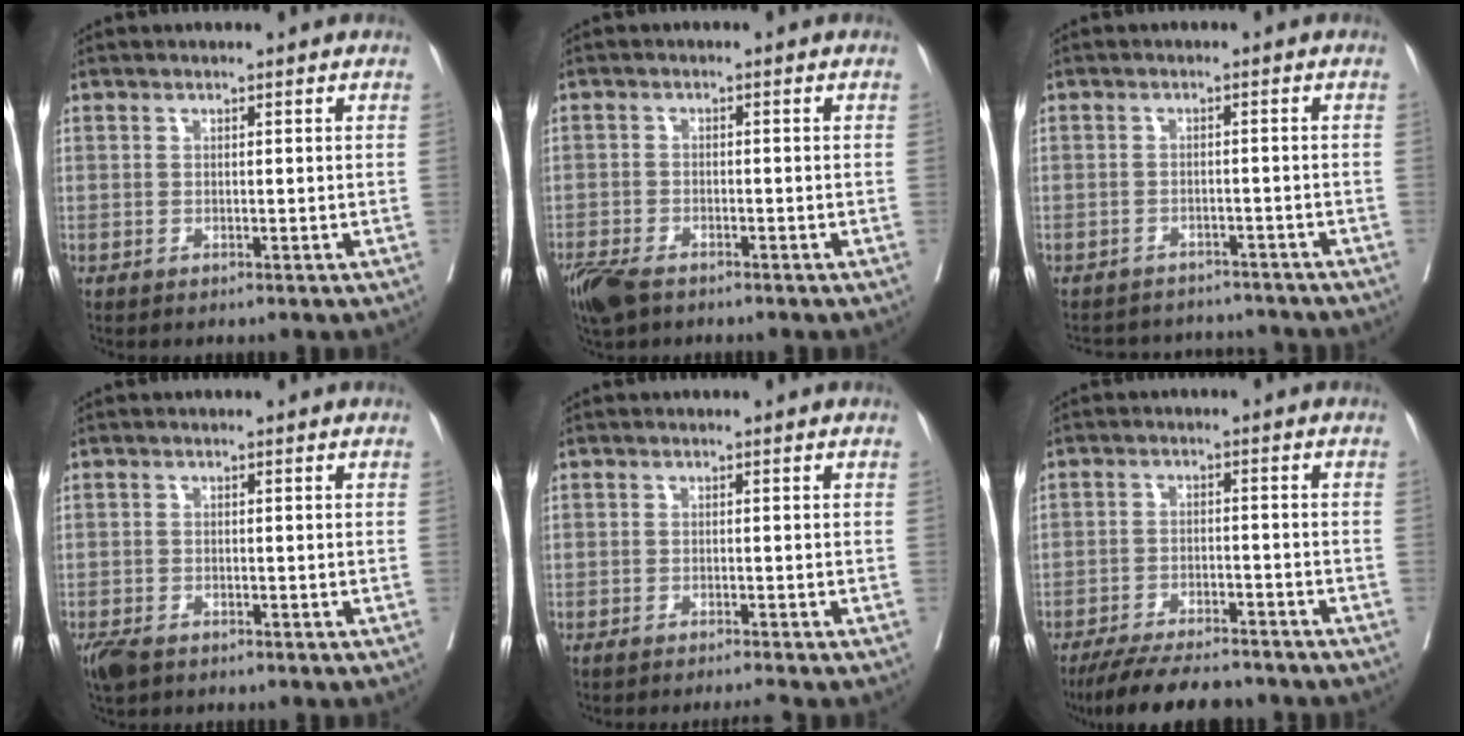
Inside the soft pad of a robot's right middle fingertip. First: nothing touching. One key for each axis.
{"total": 6.0, "fx": -4.5, "fy": 2.3, "fz": 3.2, "tx": -0.060, "ty": -0.011, "tz": -0.081}
{"total": 9.5, "fx": -9.0, "fy": 2.7, "fz": 1.1, "tx": -0.021, "ty": 0.017, "tz": -0.112}
{"total": 3.9, "fx": -2.8, "fy": 1.8, "fz": 1.9, "tx": -0.039, "ty": -0.007, "tz": -0.050}
{"total": 2.6, "fx": -2.3, "fy": -0.7, "fz": 1.0, "tx": -0.012, "ty": -0.002, "tz": -0.037}
{"total": 12.1, "fx": -10.8, "fy": 2.4, "fz": 5.1, "tx": -0.076, "ty": -0.006, "tz": -0.160}